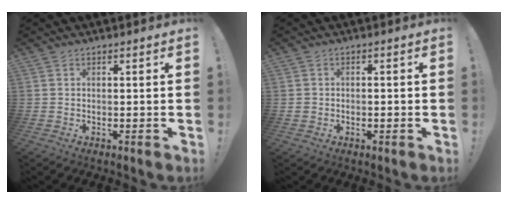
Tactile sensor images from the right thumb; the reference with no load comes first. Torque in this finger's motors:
{"motor_torque": [0.34, -0.29, 0.19, 0.04, 0.10]}